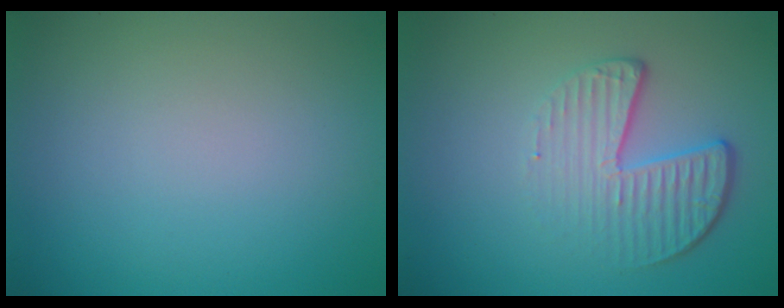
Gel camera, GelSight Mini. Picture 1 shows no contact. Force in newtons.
{"total": 4.4, "press": 2.9, "slide": 3.3}